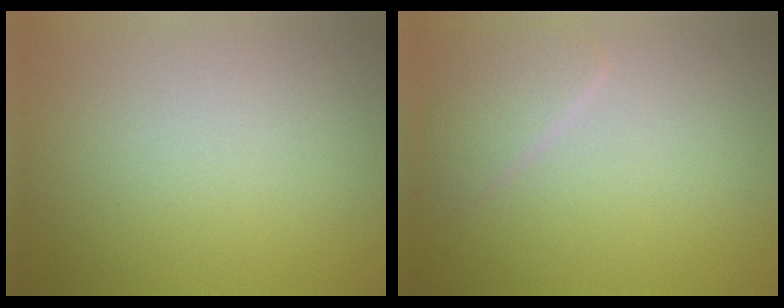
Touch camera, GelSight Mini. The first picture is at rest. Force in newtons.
{"total": 2.0, "press": 2.0, "slide": 0.1}